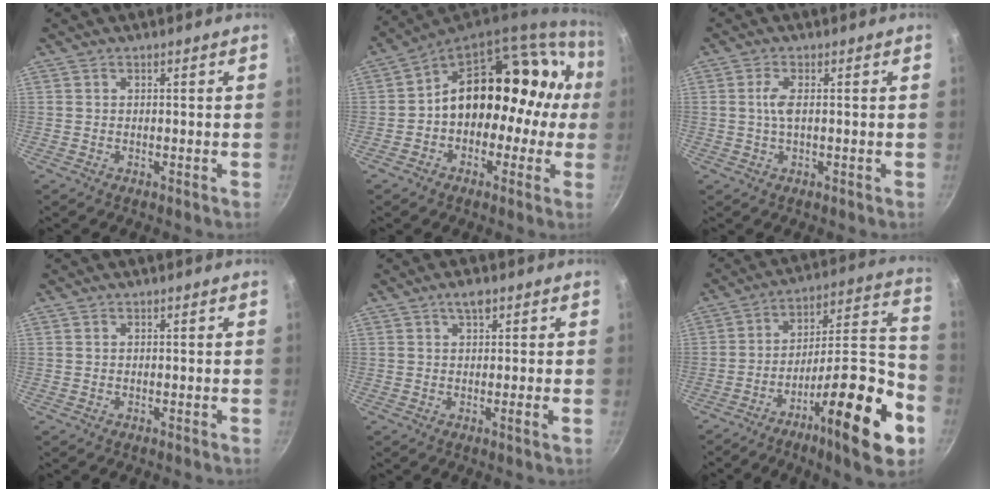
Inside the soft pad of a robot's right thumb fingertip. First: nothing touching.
{"total": 21.3, "force": [1.6, 16.1, 13.9], "torque": [-0.131, 0.077, 0.022]}
{"total": 2.8, "force": [0.3, 0.8, 2.7], "torque": [-0.066, 0.004, 0.006]}
{"total": 0.0}
{"total": 3.2, "force": [1.1, 0.8, 2.9], "torque": [-0.041, -0.005, 0.013]}
{"total": 23.8, "force": [-10.7, 6.4, 20.2], "torque": [-0.265, 0.062, -0.175]}